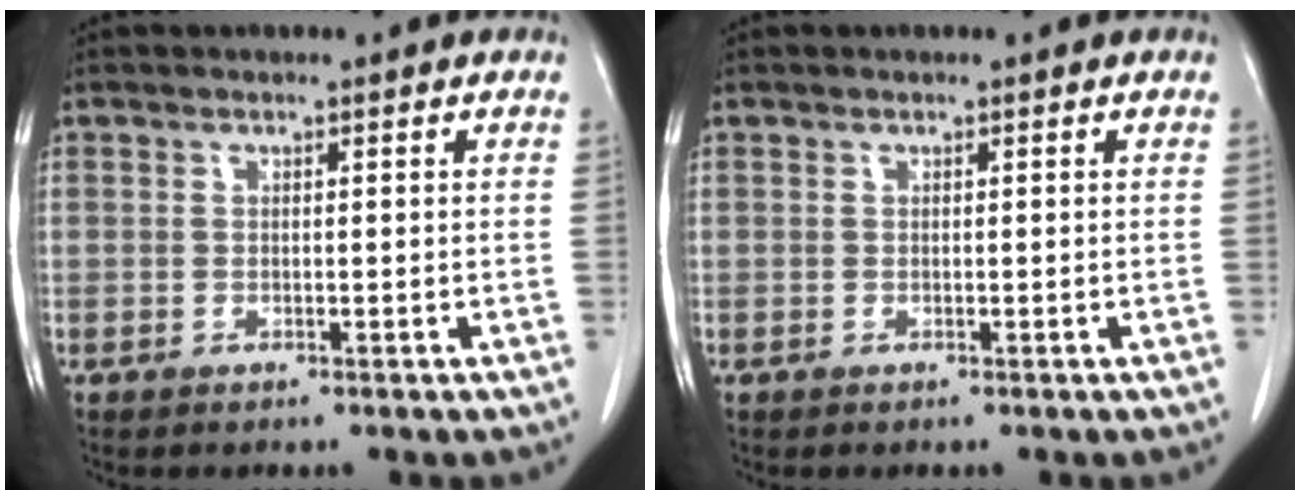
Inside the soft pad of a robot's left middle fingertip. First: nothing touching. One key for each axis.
{"total": 0.0}